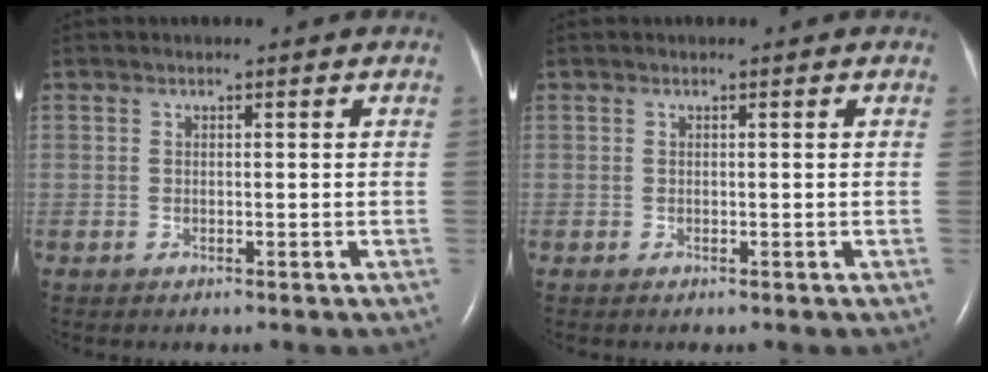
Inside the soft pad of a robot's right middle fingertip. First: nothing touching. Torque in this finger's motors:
{"motor_torque": [0.79, -0.73, 0.00, 0.01]}